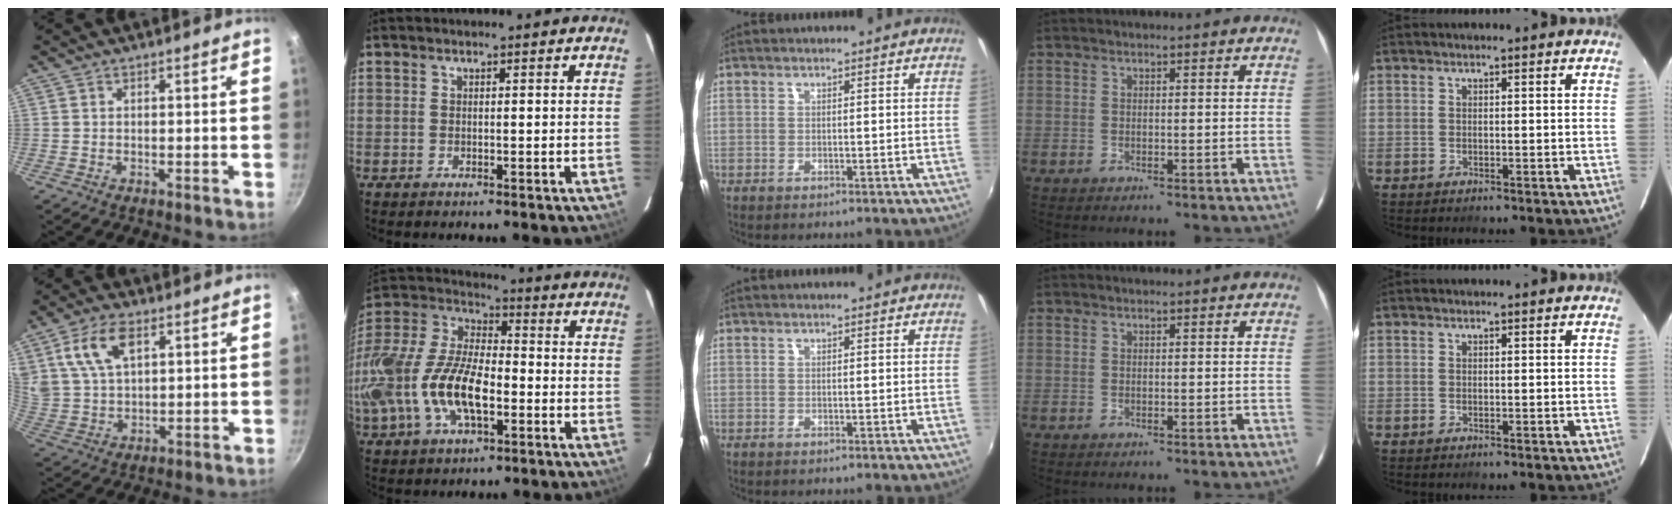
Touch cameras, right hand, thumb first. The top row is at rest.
{"thumb": {"total": 10.7, "force": [4.7, 5.8, 7.6], "torque": [-0.141, -0.009, 0.096]}, "index": {"total": 25.1, "force": [-6.3, 12.5, 20.9], "torque": [-0.462, -0.022, -0.117]}}